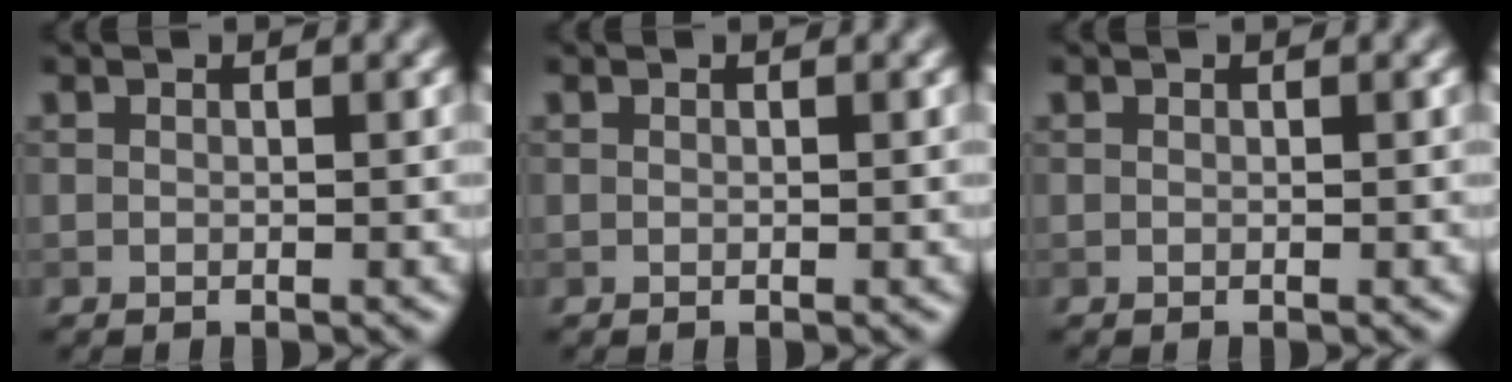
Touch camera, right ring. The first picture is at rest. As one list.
[{"total": 0.0}, {"total": 0.0}]